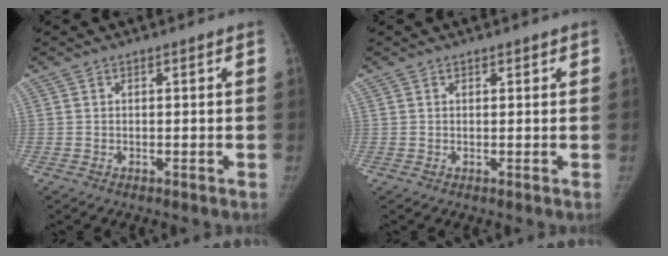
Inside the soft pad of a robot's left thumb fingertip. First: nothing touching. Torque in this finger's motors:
{"motor_torque": [-0.22, -0.09, -0.38, -0.06, -0.08]}